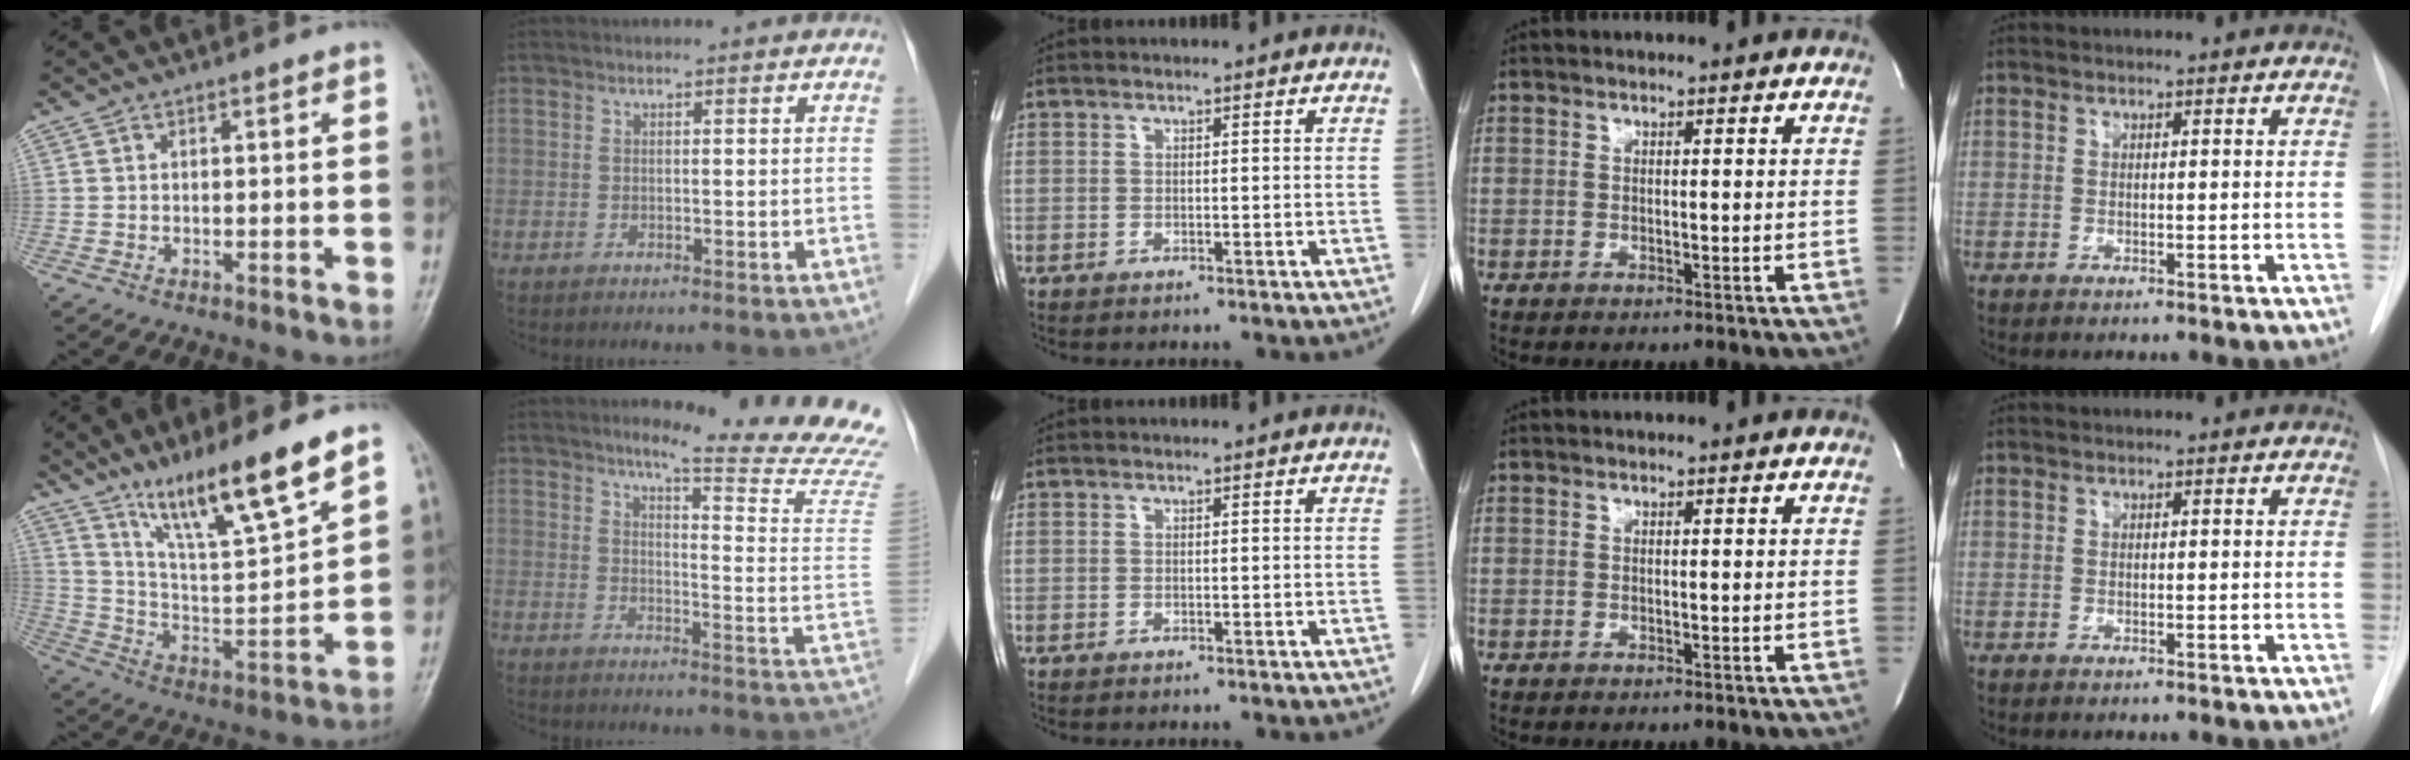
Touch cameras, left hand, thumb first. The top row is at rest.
{"thumb": {"total": 17.7, "force": [12.4, 2.2, 12.4], "torque": [-0.193, -0.068, 0.227]}, "index": {"total": 17.2, "force": [15.7, -2.0, 6.8], "torque": [-0.101, -0.119, 0.179]}}